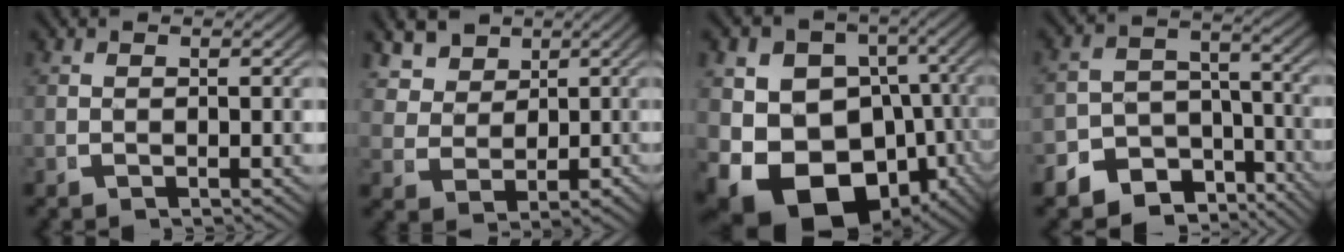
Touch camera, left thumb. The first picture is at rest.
{"total": 7.2, "force": [2.7, 5.6, 3.7], "torque": [-0.082, -0.023, 0.055]}
{"total": 18.9, "force": [-5.7, 14.2, 11.1], "torque": [-0.237, -0.104, -0.058]}
{"total": 10.3, "force": [-6.1, 7.0, 4.5], "torque": [-0.081, -0.049, -0.087]}